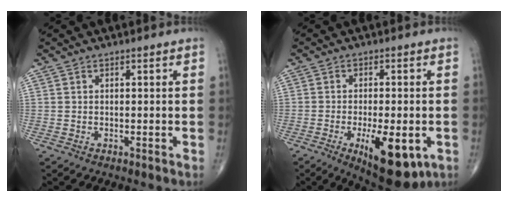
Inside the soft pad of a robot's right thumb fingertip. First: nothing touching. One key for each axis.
{"total": 12.6, "fx": -4.3, "fy": 4.9, "fz": 10.7, "tx": -0.147, "ty": -0.011, "tz": -0.055}